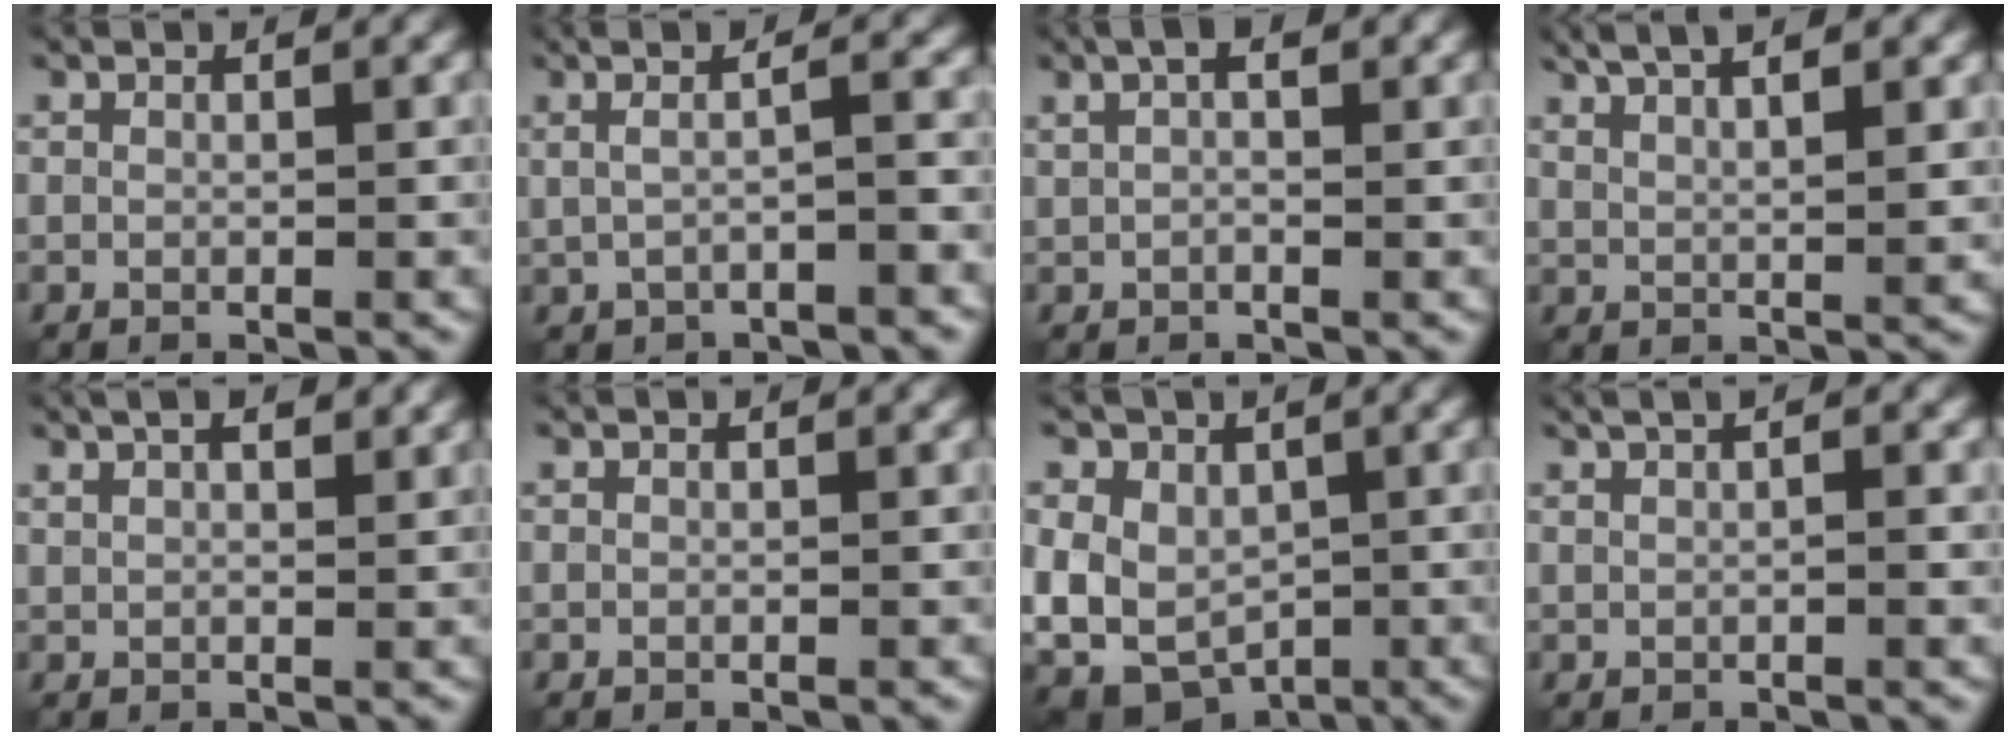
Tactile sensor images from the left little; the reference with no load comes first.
{"total": 4.2, "force": [0.1, 1.5, 3.9], "torque": [-0.065, 0.011, -0.015]}
{"total": 3.8, "force": [1.5, 1.7, 3.1], "torque": [-0.045, 0.008, 0.009]}
{"total": 6.3, "force": [3.8, 2.0, 4.6], "torque": [-0.065, 0.017, 0.046]}
{"total": 5.3, "force": [3.1, 2.4, 3.6], "torque": [-0.052, 0.028, 0.028]}
{"total": 0.0}
{"total": 8.3, "force": [-1.4, 6.5, 5.0], "torque": [-0.093, -0.005, -0.019]}
{"total": 4.2, "force": [1.5, 1.9, 3.4], "torque": [-0.037, 0.026, 0.006]}